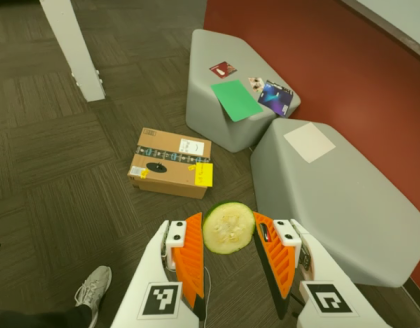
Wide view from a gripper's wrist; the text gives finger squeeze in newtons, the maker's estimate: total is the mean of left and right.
{"total": 6.9, "left": 7.1, "right": 6.6}